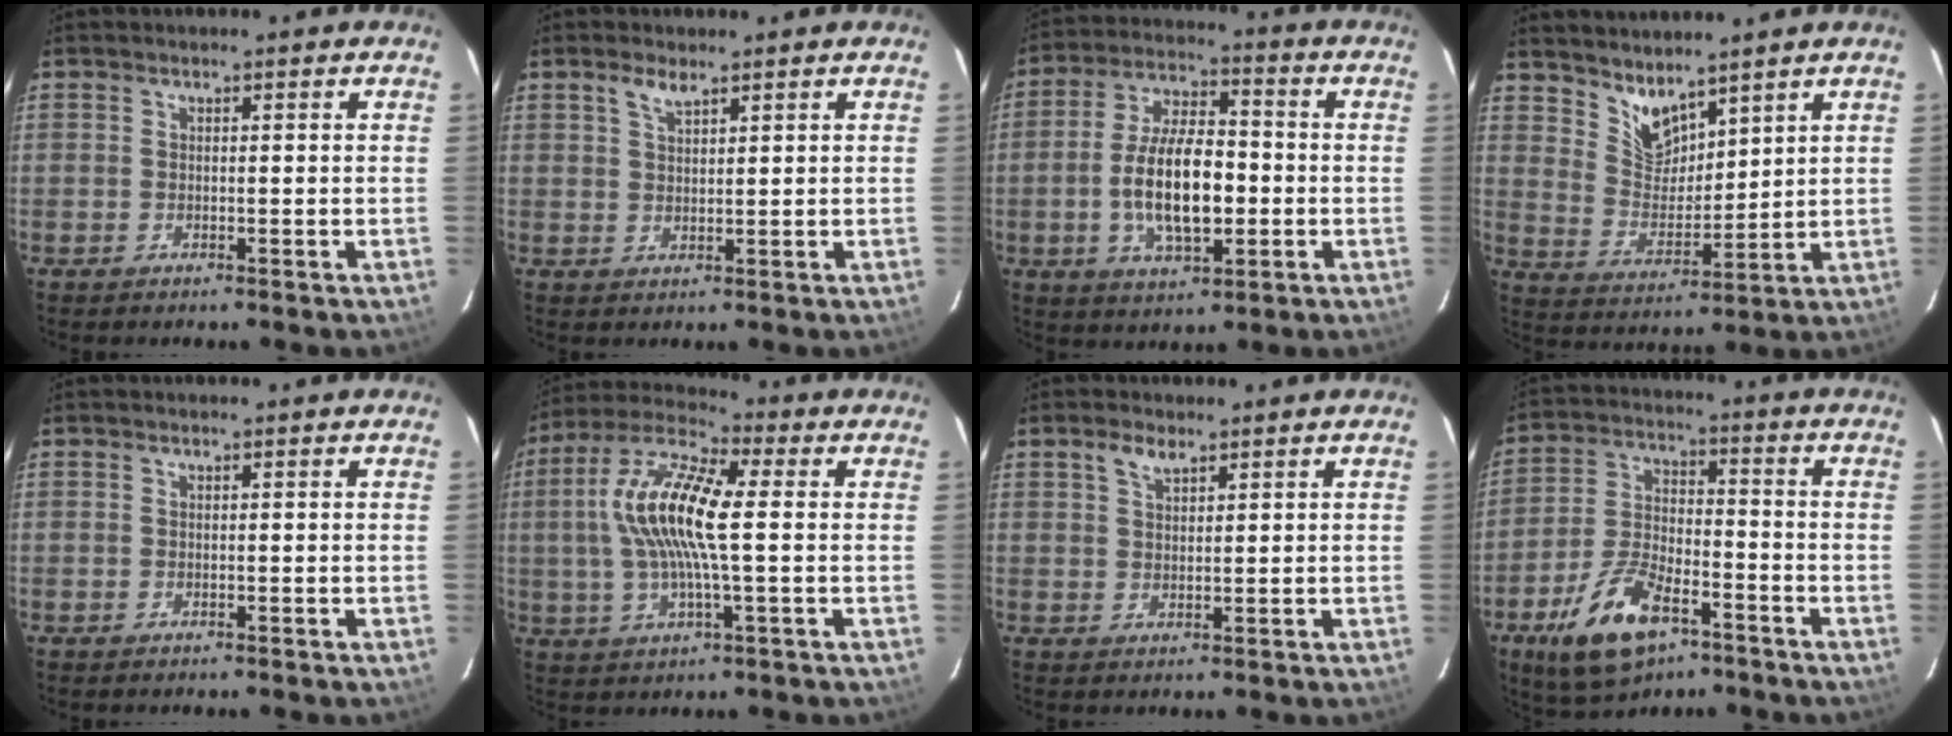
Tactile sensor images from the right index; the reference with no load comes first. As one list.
[{"total": 2.6, "force": [1.8, 0.9, 1.6], "torque": [-0.029, 0.005, 0.036]}, {"total": 13.5, "force": [-2.3, 5.9, 11.9], "torque": [-0.232, 0.005, -0.036]}, {"total": 7.6, "force": [6.3, 3.1, 3.0], "torque": [-0.046, -0.003, 0.129]}, {"total": 0.0}, {"total": 14.5, "force": [1.2, 3.6, 14.0], "torque": [-0.277, 0.016, 0.010]}, {"total": 2.8, "force": [1.8, 1.3, 1.6], "torque": [-0.028, 0.007, 0.036]}, {"total": 14.4, "force": [-8.3, 6.5, 9.9], "torque": [-0.209, -0.009, -0.147]}]